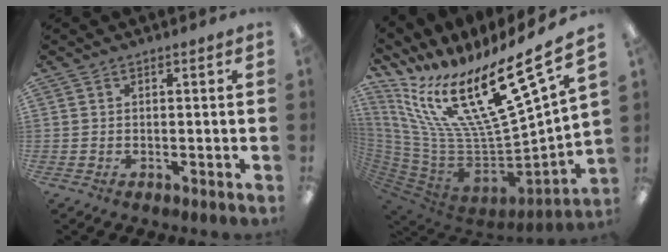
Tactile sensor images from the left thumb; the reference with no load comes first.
{"total": 25.1, "force": [12.8, 7.4, 20.2], "torque": [-0.355, -0.109, 0.223]}